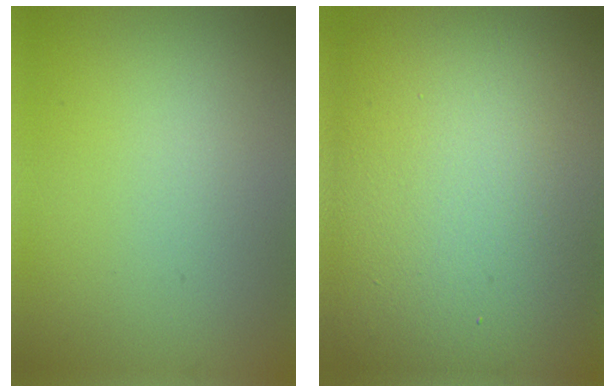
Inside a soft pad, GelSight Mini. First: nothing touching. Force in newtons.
{"total": 21.0, "press": 21.0, "slide": 0.8}